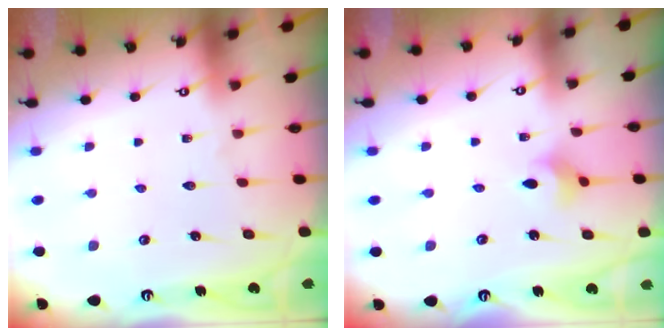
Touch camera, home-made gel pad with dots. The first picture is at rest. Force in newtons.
{"total": 3.9, "press": 3.9, "slide": 0.7}